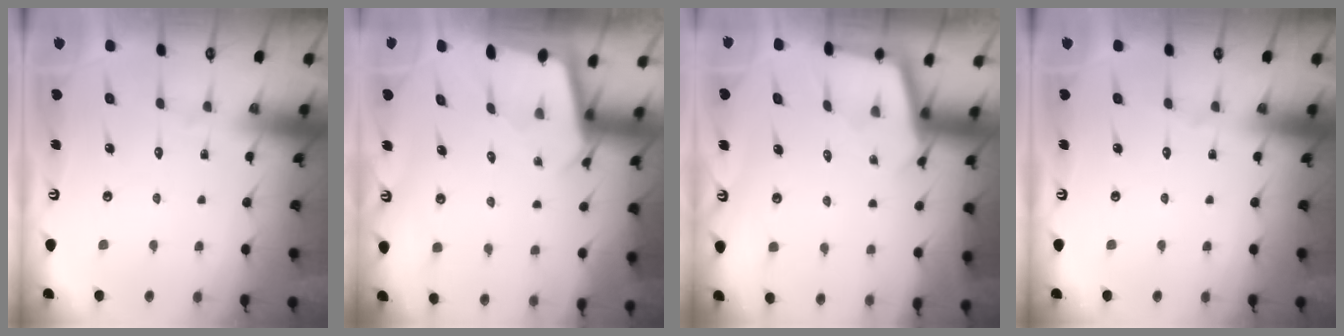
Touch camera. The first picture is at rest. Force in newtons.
{"total": 2.4, "press": 2.4, "slide": 0.1}
{"total": 2.3, "press": 2.3, "slide": 0.1}
{"total": 0.0}